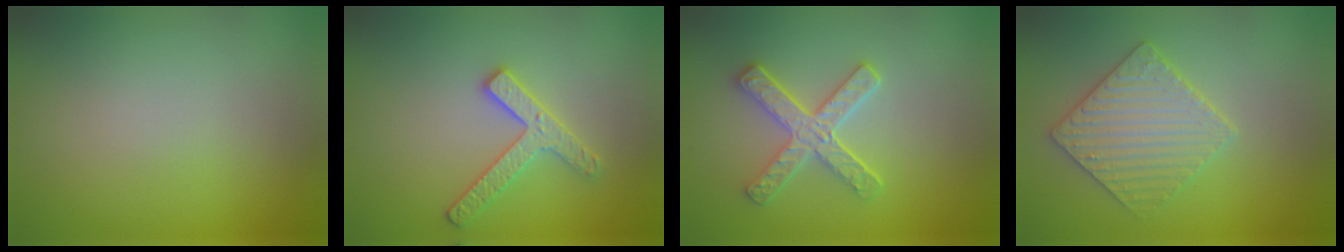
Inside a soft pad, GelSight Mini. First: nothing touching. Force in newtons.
{"total": 2.6, "press": 2.6, "slide": 0.4}
{"total": 3.7, "press": 3.2, "slide": 1.8}
{"total": 3.6, "press": 3.5, "slide": 1.1}